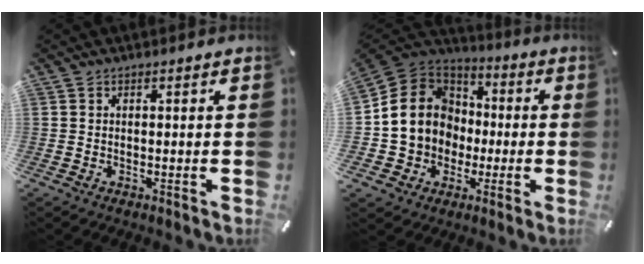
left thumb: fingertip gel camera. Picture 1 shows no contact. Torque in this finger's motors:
{"motor_torque": [1.36, 3.64, 0.39, 0.12, 0.14]}